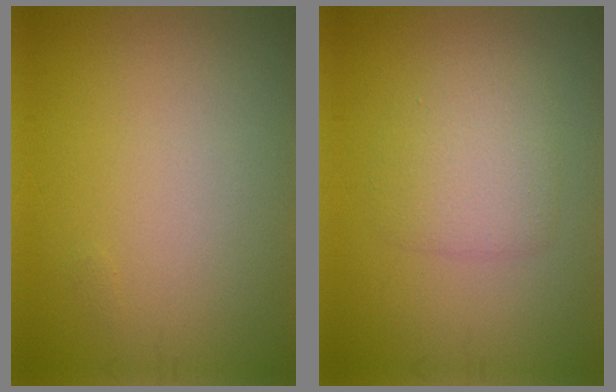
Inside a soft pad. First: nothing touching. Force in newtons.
{"total": 2.8, "press": 2.8, "slide": 0.0}